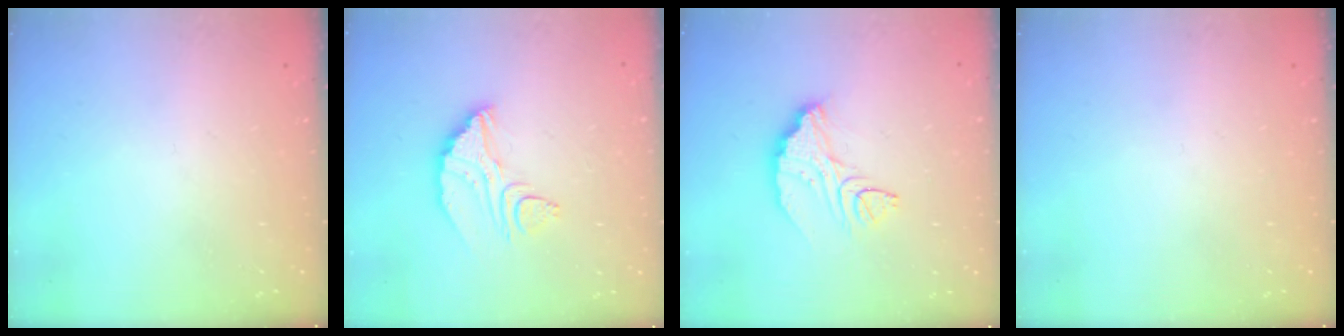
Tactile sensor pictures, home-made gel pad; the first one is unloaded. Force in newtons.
{"total": 8.7, "press": 8.7, "slide": 0.7}
{"total": 9.3, "press": 9.3, "slide": 0.8}
{"total": 0.0}